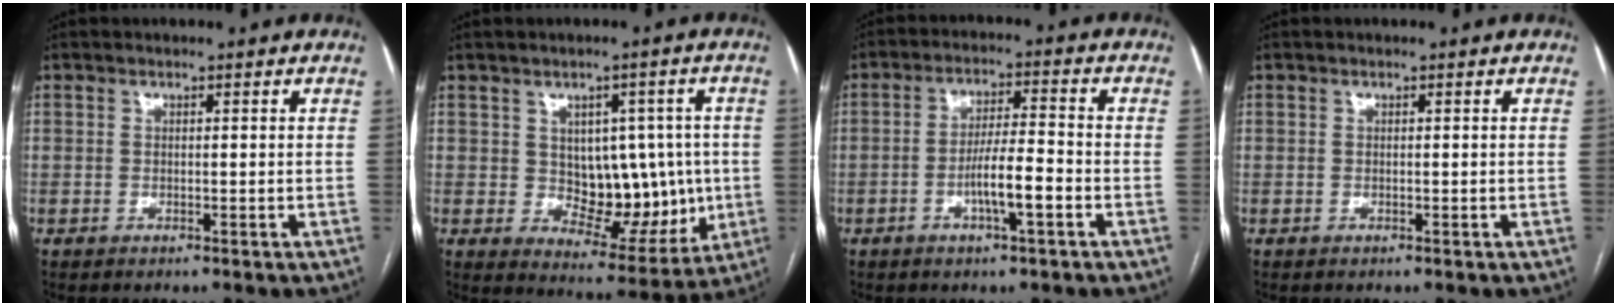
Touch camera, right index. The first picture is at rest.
{"total": 11.2, "force": [0.3, 7.0, 8.8], "torque": [-0.104, 0.017, 0.027]}
{"total": 6.7, "force": [-2.5, 0.7, 6.1], "torque": [-0.115, 0.004, -0.044]}
{"total": 0.0}